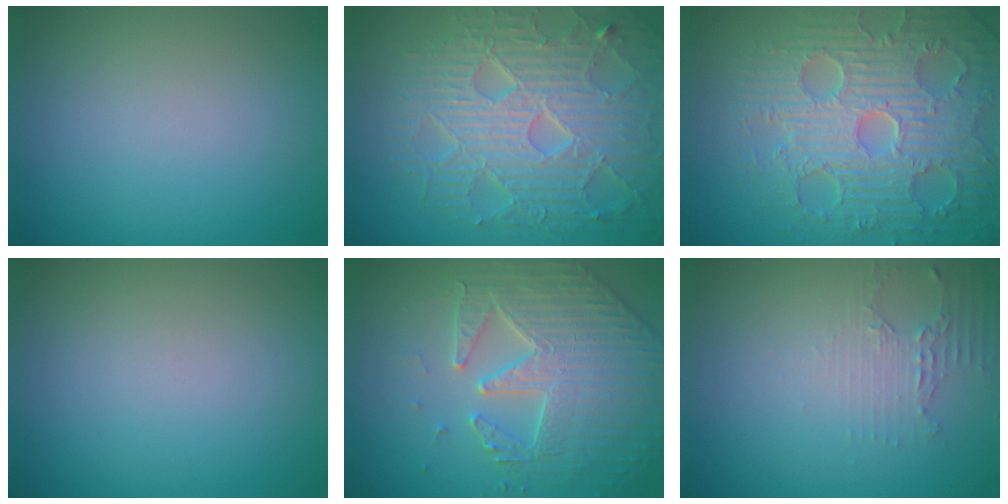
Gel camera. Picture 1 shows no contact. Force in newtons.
{"total": 9.0, "press": 6.5, "slide": 6.3}
{"total": 9.2, "press": 6.8, "slide": 6.2}
{"total": 0.0}
{"total": 4.8, "press": 4.8, "slide": 0.5}
{"total": 2.0, "press": 1.5, "slide": 1.3}